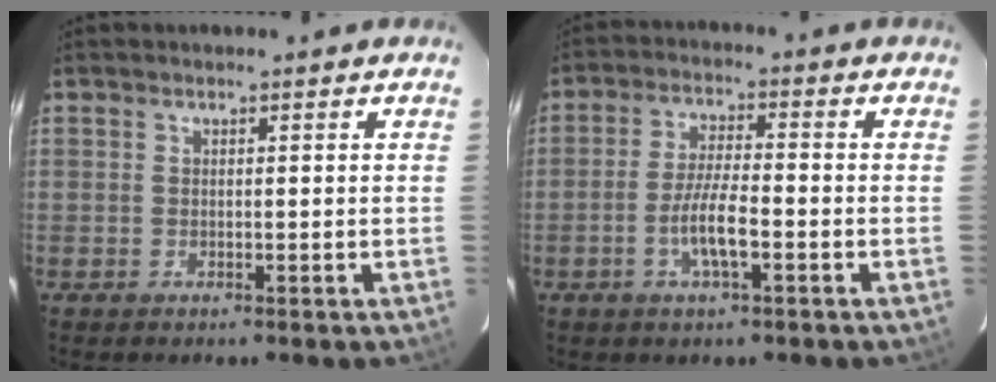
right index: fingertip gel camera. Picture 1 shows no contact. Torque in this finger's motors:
{"motor_torque": [0.97, -0.58, 0.47, 0.14]}